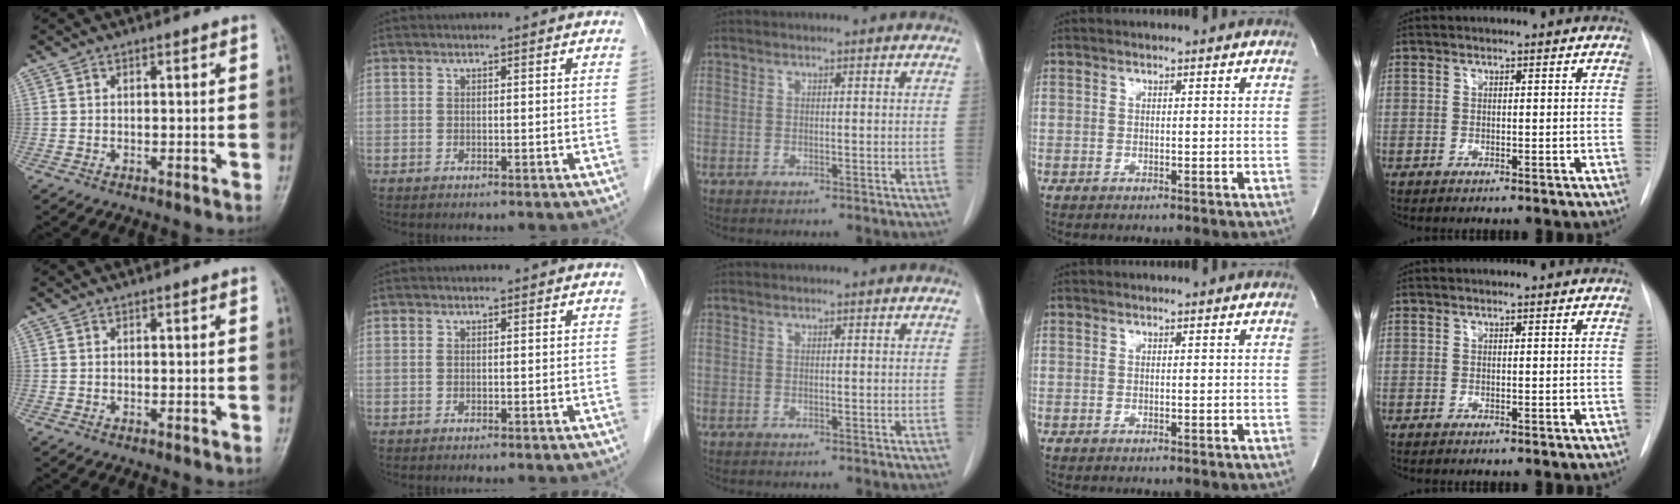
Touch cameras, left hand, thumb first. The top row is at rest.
{}